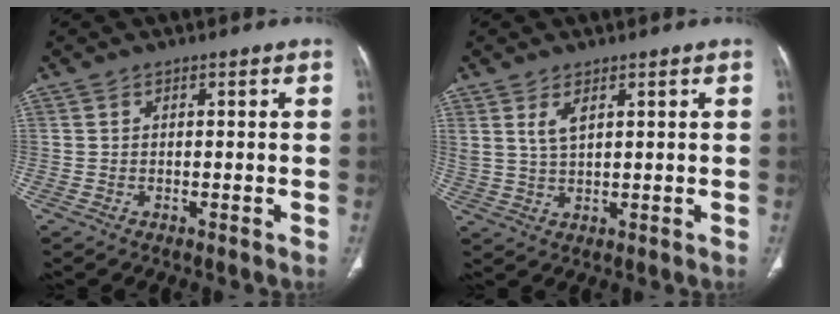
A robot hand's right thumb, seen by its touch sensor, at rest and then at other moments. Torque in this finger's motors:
{"motor_torque": [0.03, 0.08, 0.28, 0.56, 0.12]}